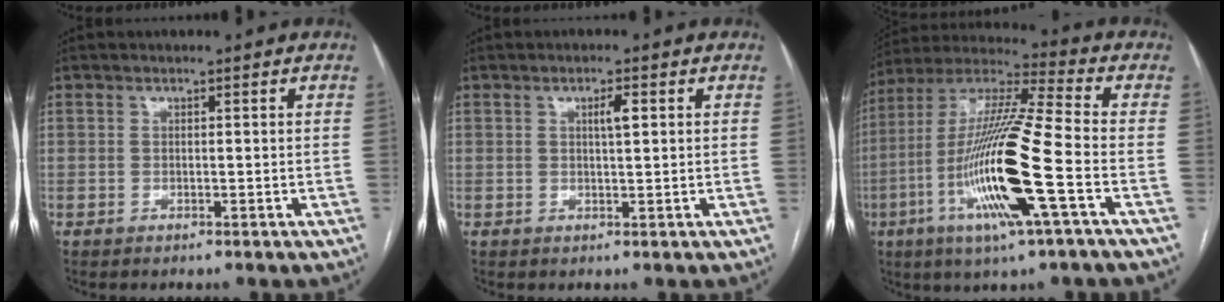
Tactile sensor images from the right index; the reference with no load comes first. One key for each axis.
{"total": 2.1, "fx": 0.7, "fy": 0.3, "fz": 2.0, "tx": -0.034, "ty": 0.002, "tz": 0.012}
{"total": 19.5, "fx": -5.8, "fy": 0.3, "fz": 18.6, "tx": -0.384, "ty": -0.018, "tz": -0.116}